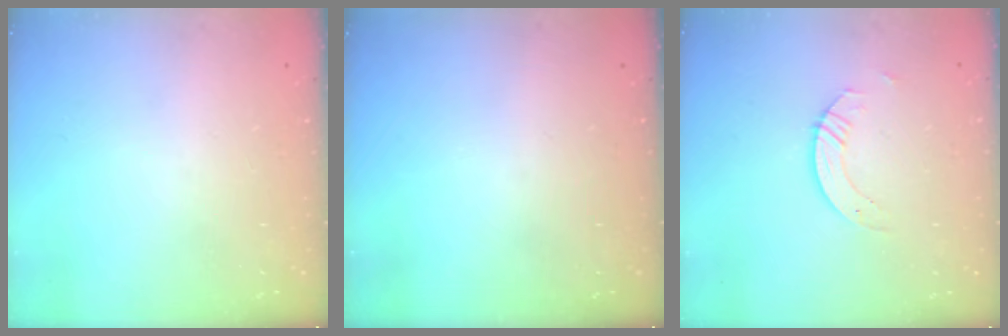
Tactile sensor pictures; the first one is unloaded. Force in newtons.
{"total": 0.0}
{"total": 3.2, "press": 3.1, "slide": 0.3}